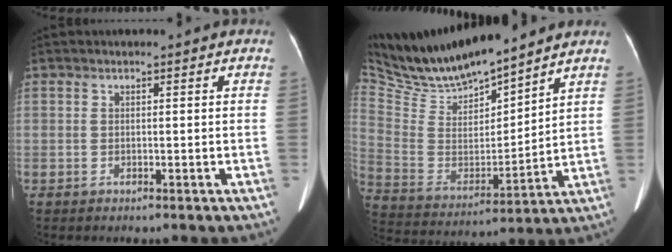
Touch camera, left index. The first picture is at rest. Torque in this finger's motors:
{"motor_torque": [0.21, -1.68, 0.08, 0.00]}